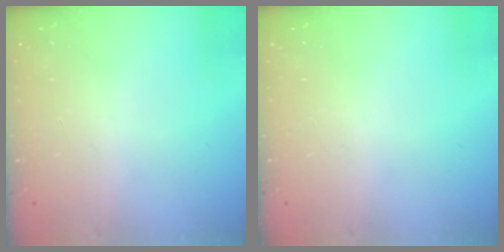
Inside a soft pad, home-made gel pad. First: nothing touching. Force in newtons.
{"total": 0.0}